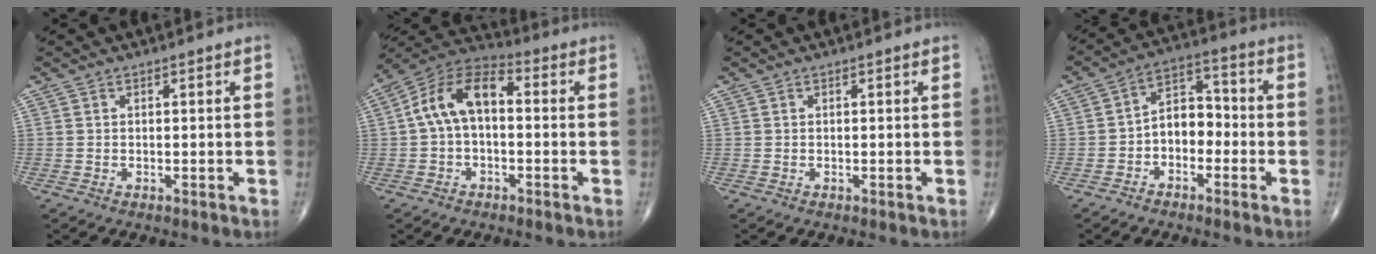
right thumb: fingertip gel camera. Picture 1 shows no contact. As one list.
[{"total": 11.3, "force": [0.4, 6.6, 9.1], "torque": [-0.158, 0.039, -0.007]}, {"total": 0.0}, {"total": 7.7, "force": [-2.1, 5.3, 5.2], "torque": [-0.057, 0.038, -0.052]}]